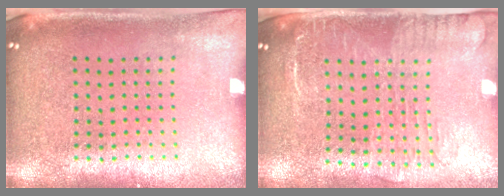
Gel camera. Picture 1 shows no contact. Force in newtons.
{"total": 2.0, "press": 1.6, "slide": 1.1}